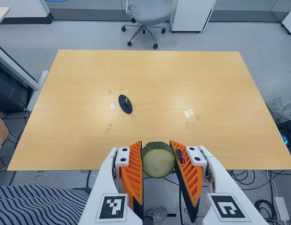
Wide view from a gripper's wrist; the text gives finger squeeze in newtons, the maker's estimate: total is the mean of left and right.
{"total": 11.3, "left": 10.2, "right": 12.4}